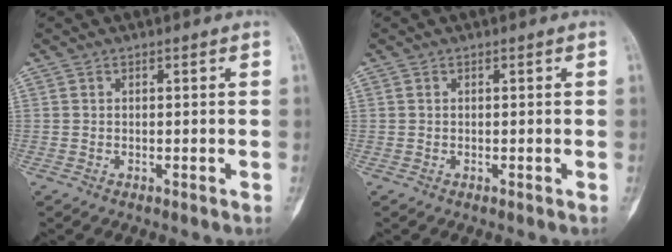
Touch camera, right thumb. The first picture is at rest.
{"total": 0.0}